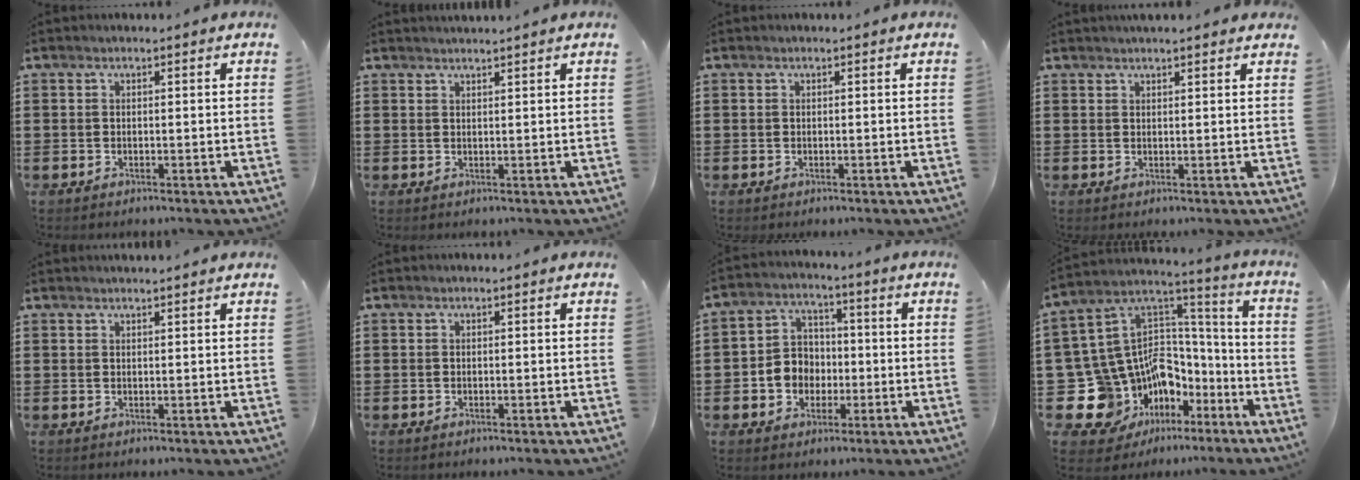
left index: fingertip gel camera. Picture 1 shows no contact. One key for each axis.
{"total": 1.1, "fx": 1.1, "fy": -0.2, "fz": 0.1, "tx": -0.002, "ty": -0.003, "tz": 0.021}
{"total": 0.0}
{"total": 1.7, "fx": 1.6, "fy": 0.2, "fz": 0.6, "tx": -0.014, "ty": 0.004, "tz": 0.031}
{"total": 0.9, "fx": 0.9, "fy": -0.1, "fz": 0.1, "tx": -0.004, "ty": -0.003, "tz": 0.017}
{"total": 0.0}
{"total": 5.6, "fx": -1.4, "fy": 5.2, "fz": 1.6, "tx": -0.046, "ty": 0.019, "tz": -0.026}
{"total": 13.4, "fx": -7.2, "fy": 10.5, "fz": 4.1, "tx": -0.150, "ty": -0.030, "tz": -0.112}